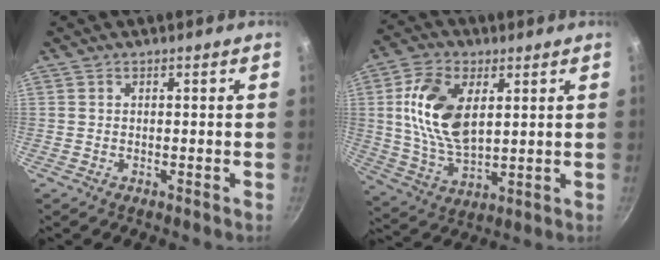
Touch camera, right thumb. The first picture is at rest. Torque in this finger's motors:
{"motor_torque": [0.24, 0.30, 0.59, 0.11, 0.16]}